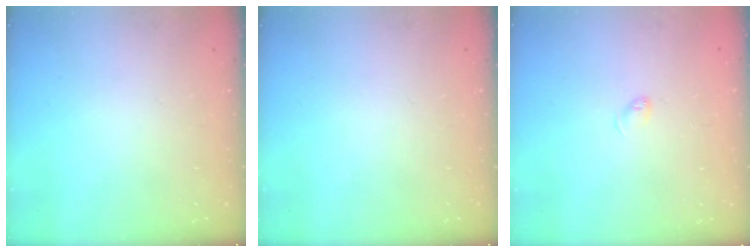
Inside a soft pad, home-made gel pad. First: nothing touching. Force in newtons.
{"total": 0.0}
{"total": 3.9, "press": 3.8, "slide": 0.7}